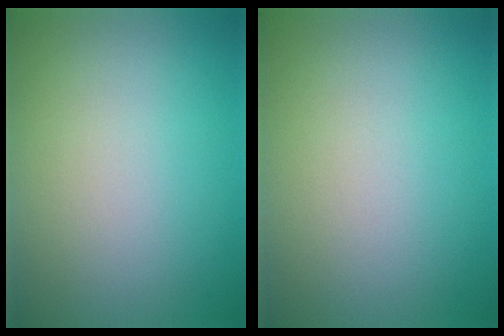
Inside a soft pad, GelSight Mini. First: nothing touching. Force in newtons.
{"total": 0.0}